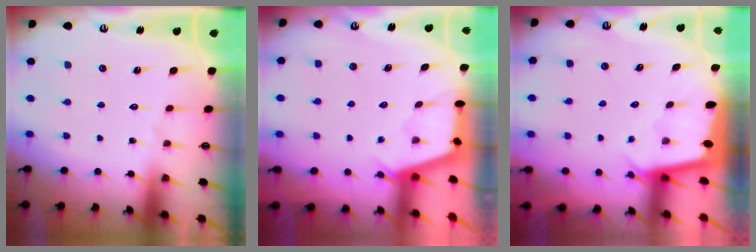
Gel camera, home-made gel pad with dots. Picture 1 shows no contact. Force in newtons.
{"total": 2.9, "press": 2.9, "slide": 0.3}
{"total": 1.8, "press": 1.8, "slide": 0.1}